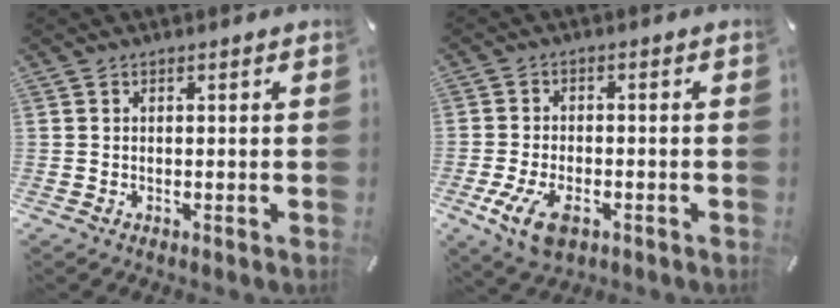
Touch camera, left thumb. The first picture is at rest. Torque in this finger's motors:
{"motor_torque": [-0.08, 0.55, 0.17, 0.09, 0.09]}